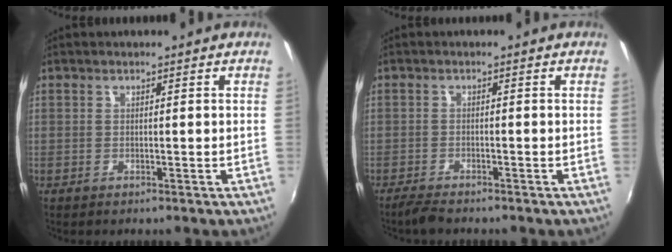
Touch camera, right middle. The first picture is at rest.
{"total": 2.8, "force": [-2.6, 0.4, 1.0], "torque": [-0.032, -0.008, -0.050]}